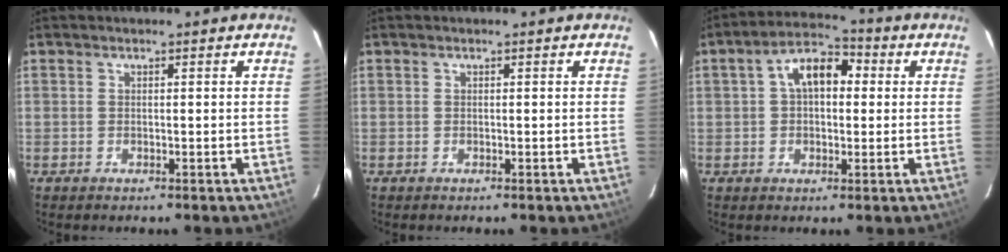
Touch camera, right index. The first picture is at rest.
{"total": 0.0}
{"total": 8.5, "force": [1.4, 5.2, 6.5], "torque": [-0.113, 0.033, 0.023]}